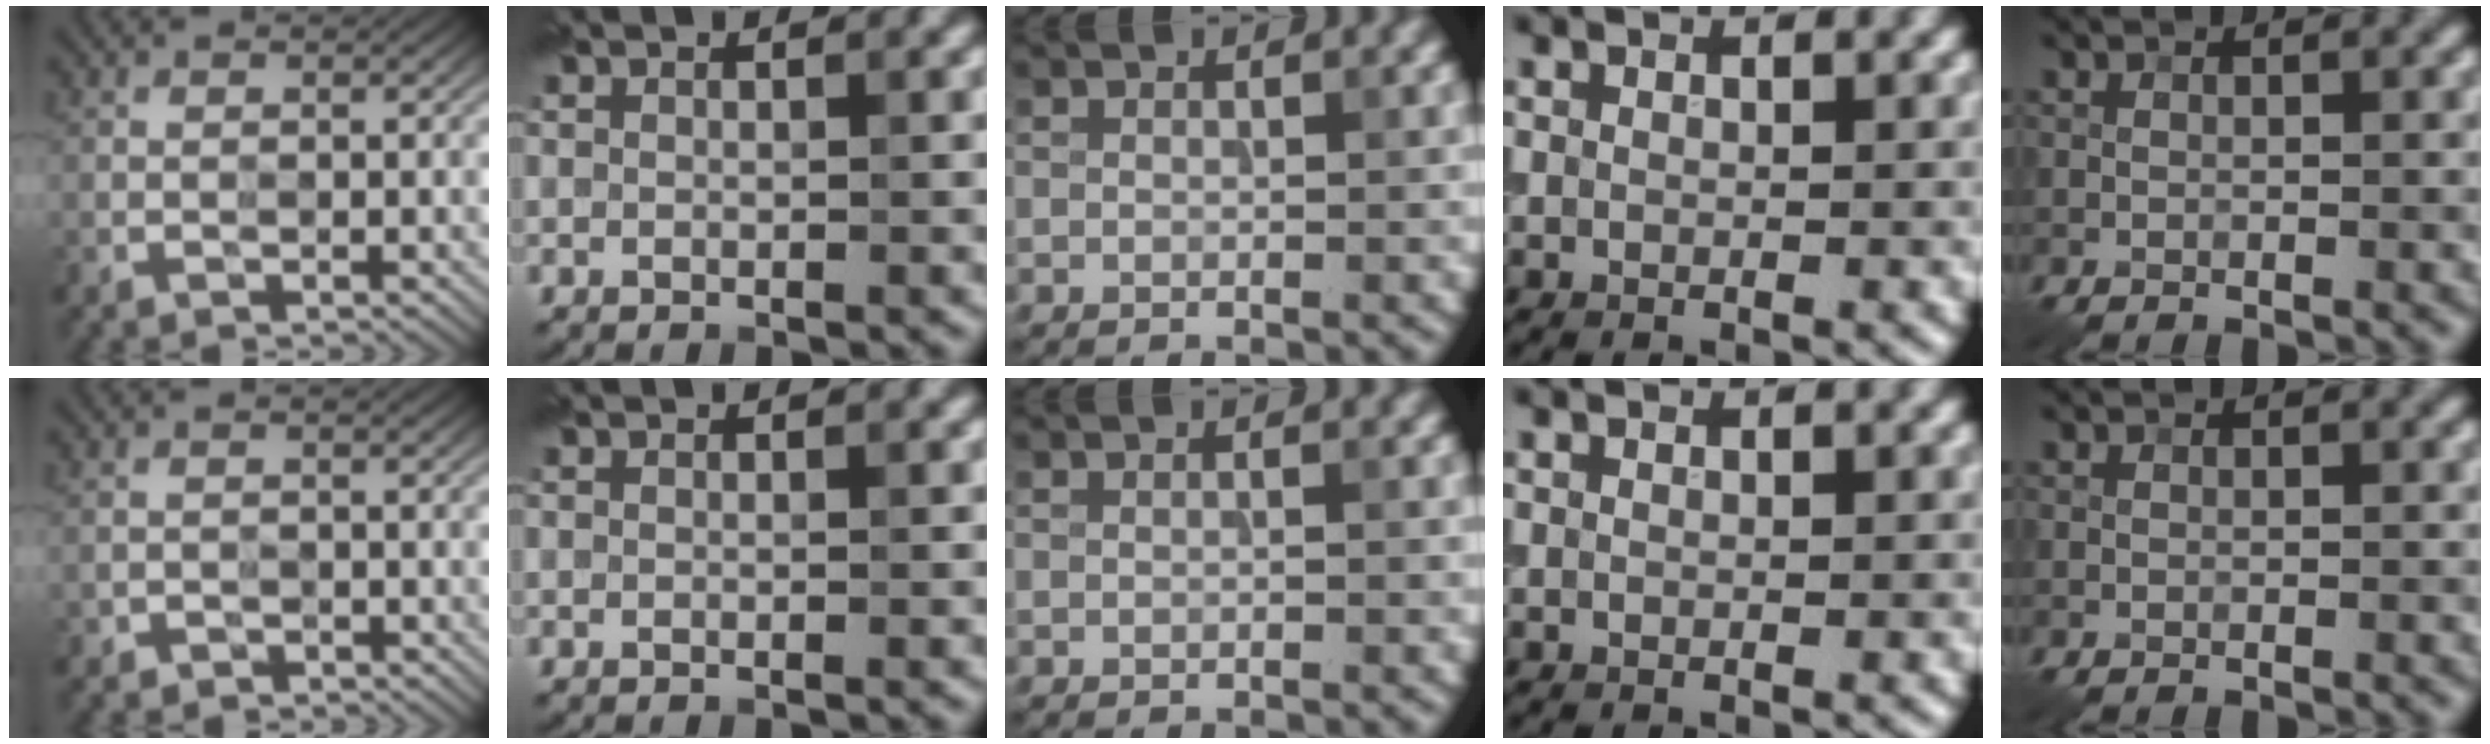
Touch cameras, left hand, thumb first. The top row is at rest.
{"thumb": {"total": 1.0, "force": [-0.3, 0.5, -0.9], "torque": [0.019, -0.002, -0.006]}}